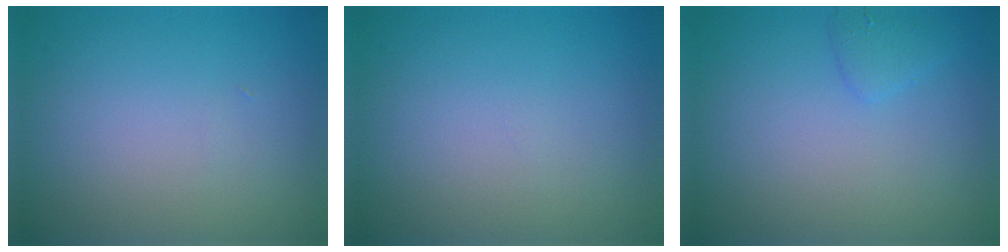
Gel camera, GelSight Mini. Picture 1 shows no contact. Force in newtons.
{"total": 0.0}
{"total": 1.1, "press": 1.1, "slide": 0.1}